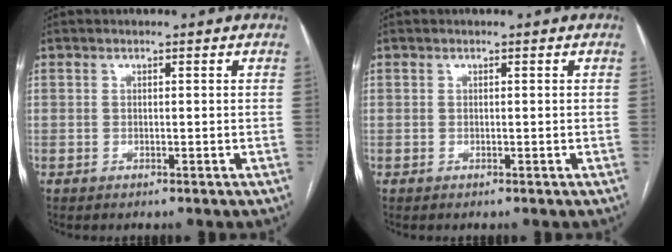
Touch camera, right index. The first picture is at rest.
{"total": 0.0}